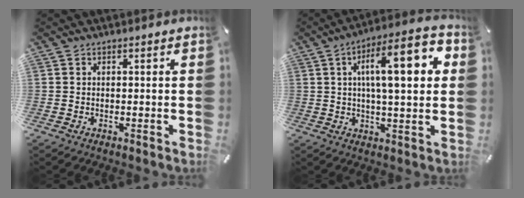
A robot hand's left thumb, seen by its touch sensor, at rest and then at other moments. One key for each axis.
{"total": 16.7, "fx": 4.4, "fy": 5.1, "fz": 15.3, "tx": -0.234, "ty": 0.001, "tz": 0.060}